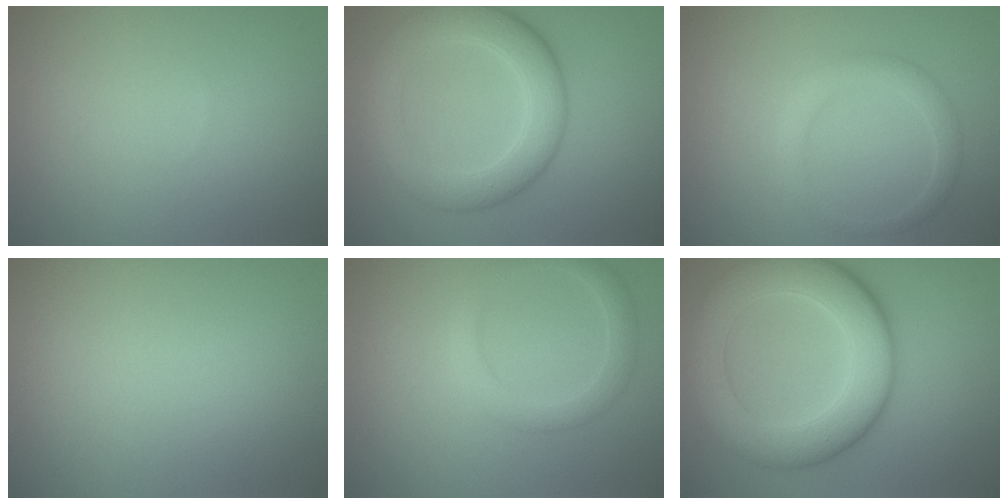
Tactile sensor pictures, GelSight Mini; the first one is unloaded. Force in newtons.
{"total": 6.2, "press": 6.1, "slide": 0.4}
{"total": 2.1, "press": 2.1, "slide": 0.1}
{"total": 0.0}
{"total": 2.7, "press": 2.7, "slide": 0.2}
{"total": 9.2, "press": 9.2, "slide": 0.1}